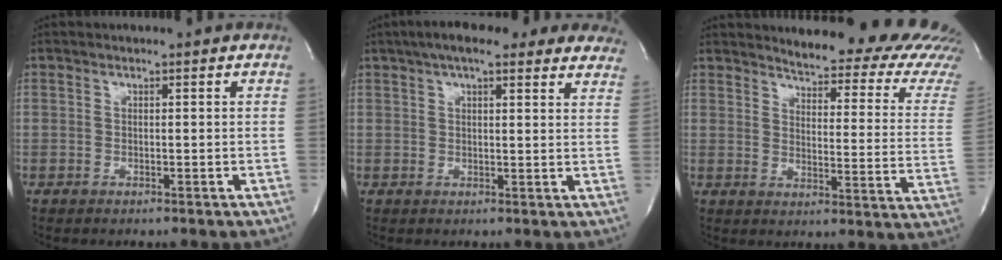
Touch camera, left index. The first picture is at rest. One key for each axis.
{"total": 16.3, "fx": 13.0, "fy": 4.4, "fz": 8.9, "tx": -0.123, "ty": 0.039, "tz": 0.158}
{"total": 19.0, "fx": 18.2, "fy": 1.4, "fz": 5.2, "tx": -0.063, "ty": -0.122, "tz": 0.191}